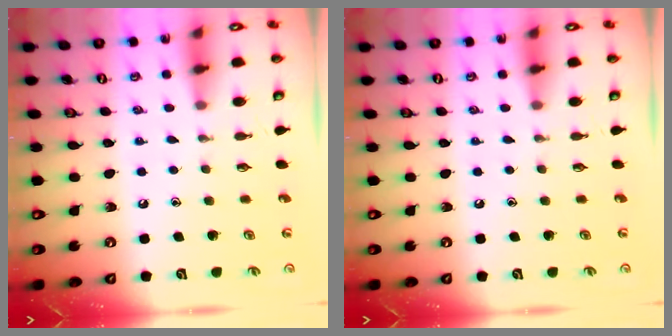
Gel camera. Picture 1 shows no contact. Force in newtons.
{"total": 0.0}